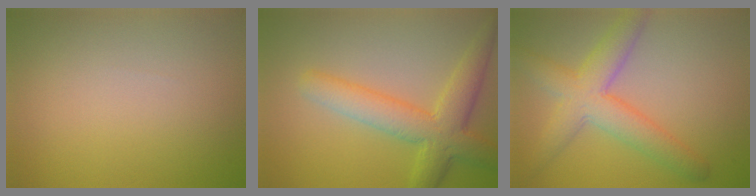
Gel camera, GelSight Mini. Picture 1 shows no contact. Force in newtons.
{"total": 5.7, "press": 5.7, "slide": 0.2}
{"total": 5.6, "press": 5.6, "slide": 0.2}